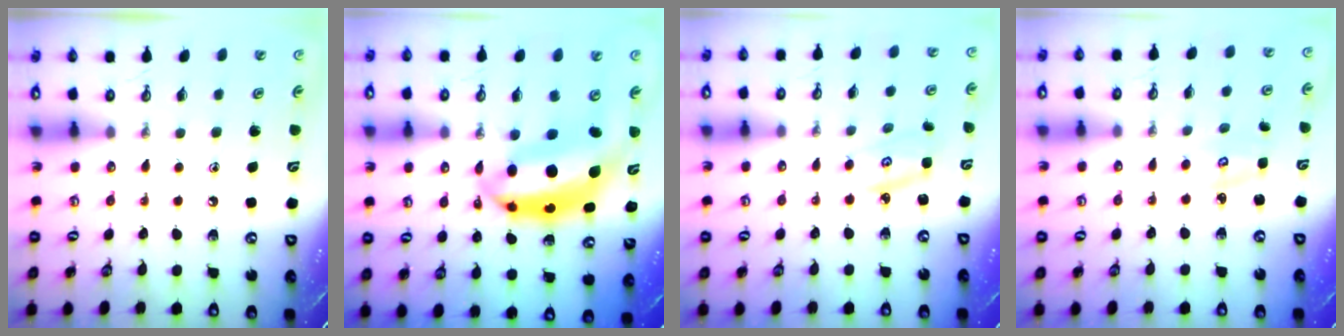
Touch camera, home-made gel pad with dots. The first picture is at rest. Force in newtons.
{"total": 11.1, "press": 11.1, "slide": 1.0}
{"total": 2.9, "press": 2.9, "slide": 0.4}
{"total": 3.1, "press": 3.0, "slide": 0.4}